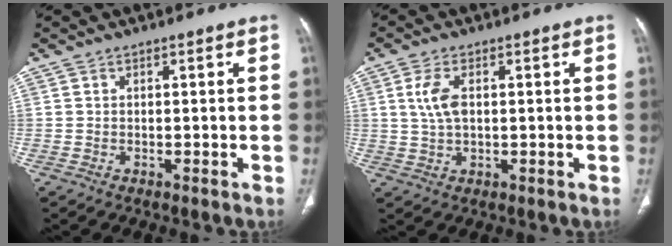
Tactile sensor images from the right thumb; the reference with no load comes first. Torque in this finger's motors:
{"motor_torque": [-0.33, 0.06, 0.76, 0.10, 0.04]}